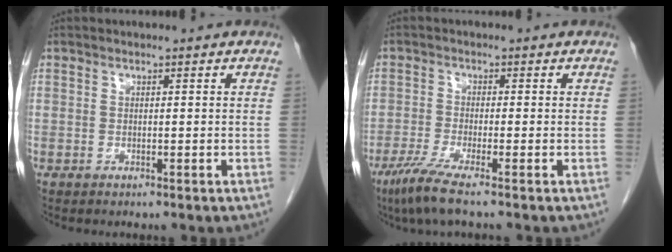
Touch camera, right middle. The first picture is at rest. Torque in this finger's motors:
{"motor_torque": [0.80, -0.63, 0.20, 0.06]}